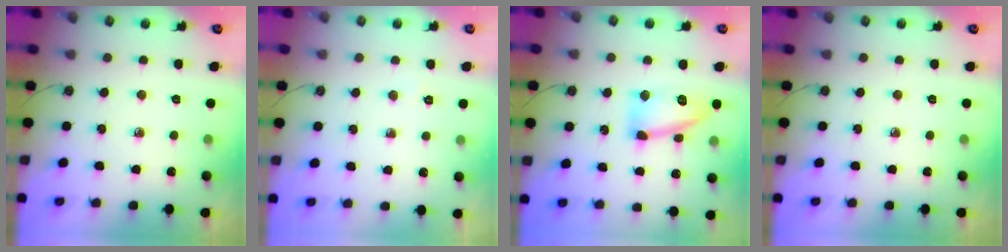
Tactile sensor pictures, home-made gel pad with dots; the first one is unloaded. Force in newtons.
{"total": 13.8, "press": 3.4, "slide": 13.3}
{"total": 12.7, "press": 12.7, "slide": 1.1}
{"total": 0.0}